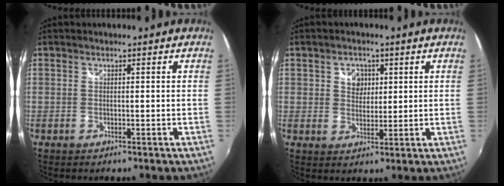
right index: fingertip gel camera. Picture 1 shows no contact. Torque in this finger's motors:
{"motor_torque": [0.00, 0.01, 0.04, 0.03]}